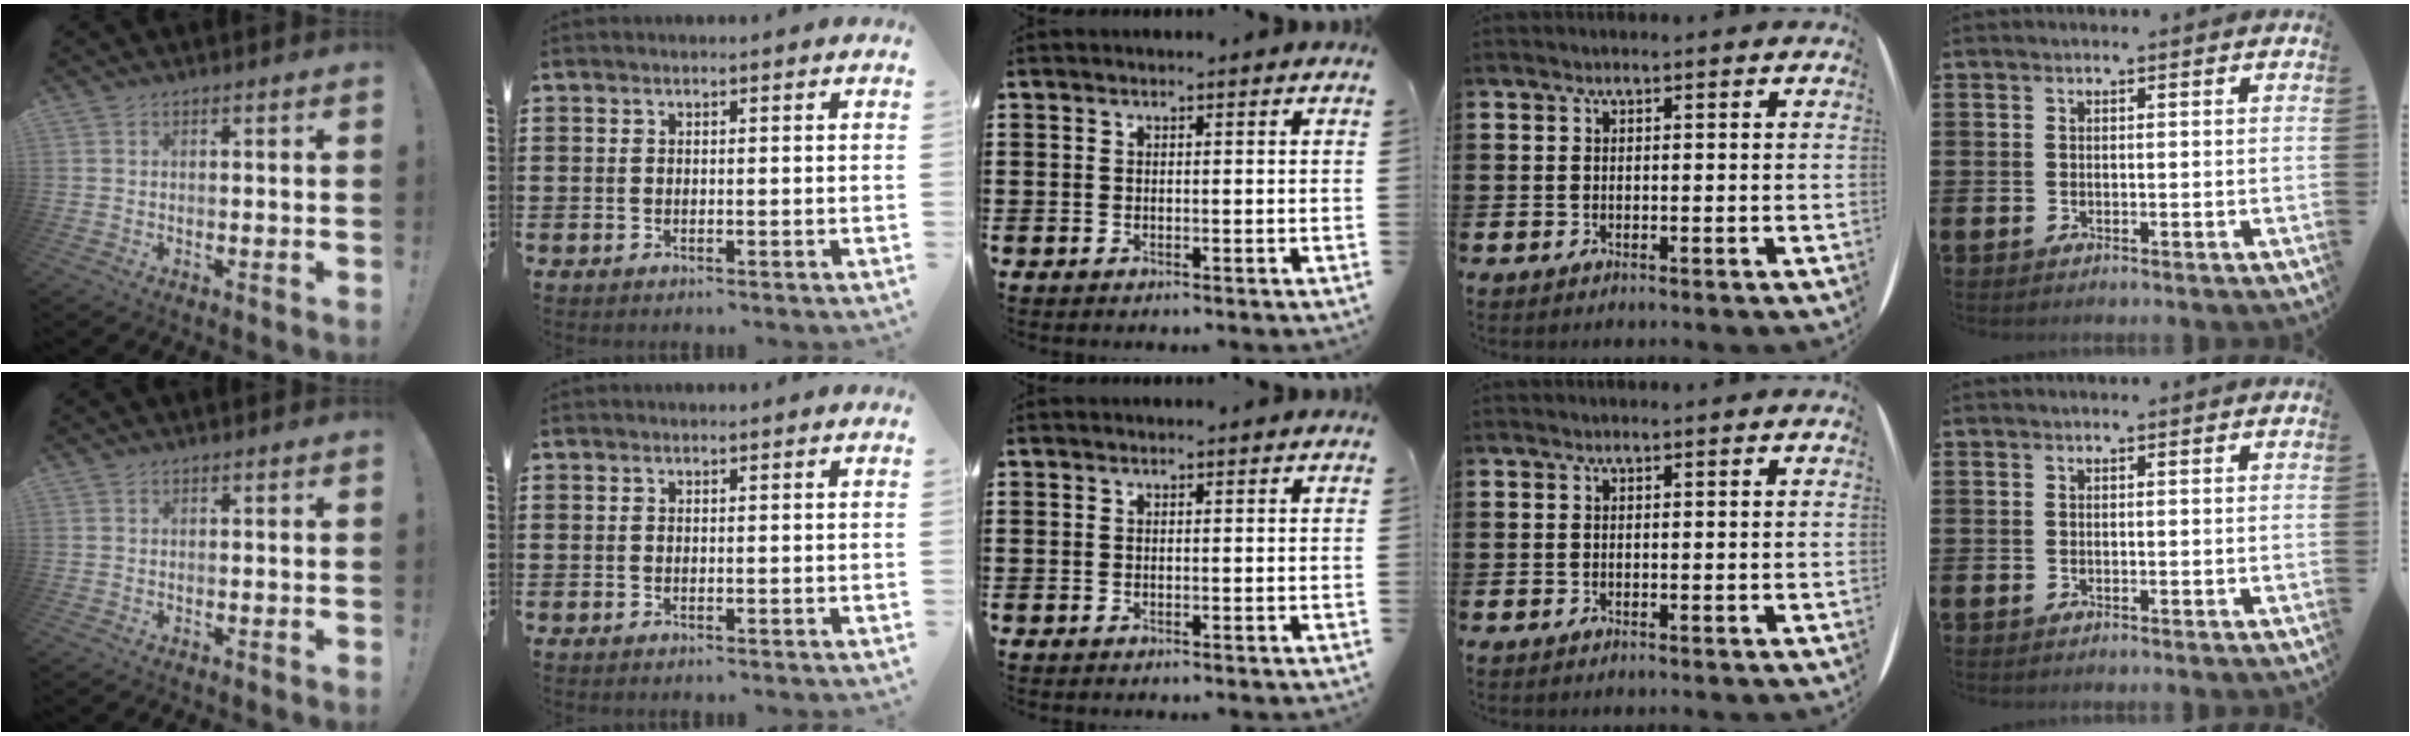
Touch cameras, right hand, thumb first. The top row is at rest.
{}